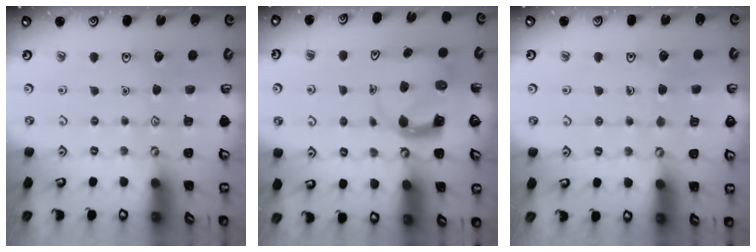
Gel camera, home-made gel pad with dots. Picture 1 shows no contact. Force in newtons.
{"total": 4.0, "press": 4.0, "slide": 0.5}
{"total": 3.3, "press": 3.3, "slide": 0.2}